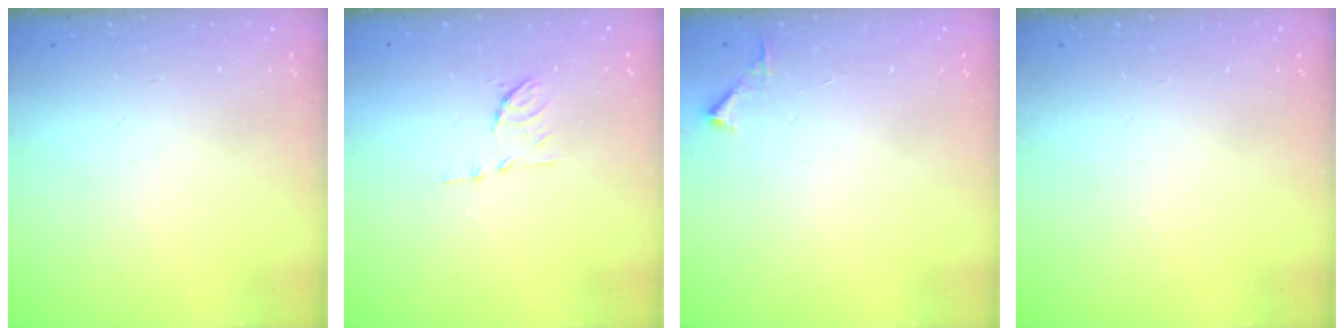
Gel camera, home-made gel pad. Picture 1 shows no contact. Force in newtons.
{"total": 7.5, "press": 7.5, "slide": 0.8}
{"total": 2.8, "press": 2.8, "slide": 0.3}
{"total": 0.0}